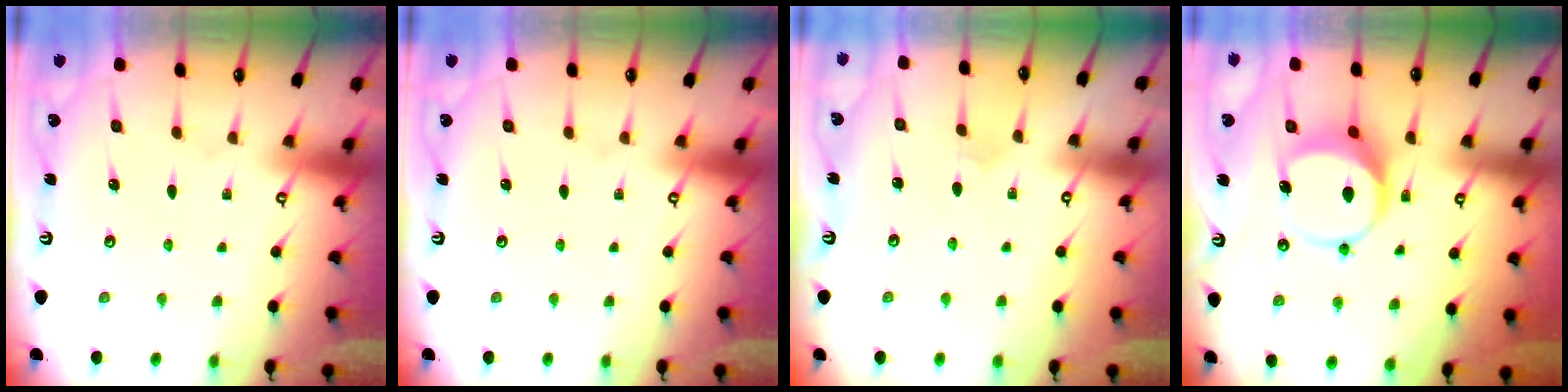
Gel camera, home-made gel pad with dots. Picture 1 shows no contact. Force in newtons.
{"total": 0.0}
{"total": 3.5, "press": 3.5, "slide": 0.3}
{"total": 8.4, "press": 8.3, "slide": 1.2}